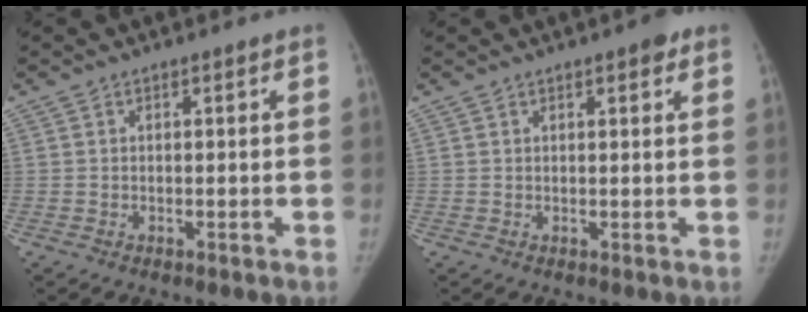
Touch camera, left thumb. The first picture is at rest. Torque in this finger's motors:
{"motor_torque": [1.30, 0.69, 0.28, -0.37, 0.05]}